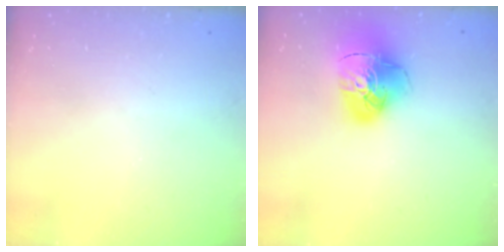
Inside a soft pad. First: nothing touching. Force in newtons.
{"total": 14.9, "press": 14.8, "slide": 1.6}